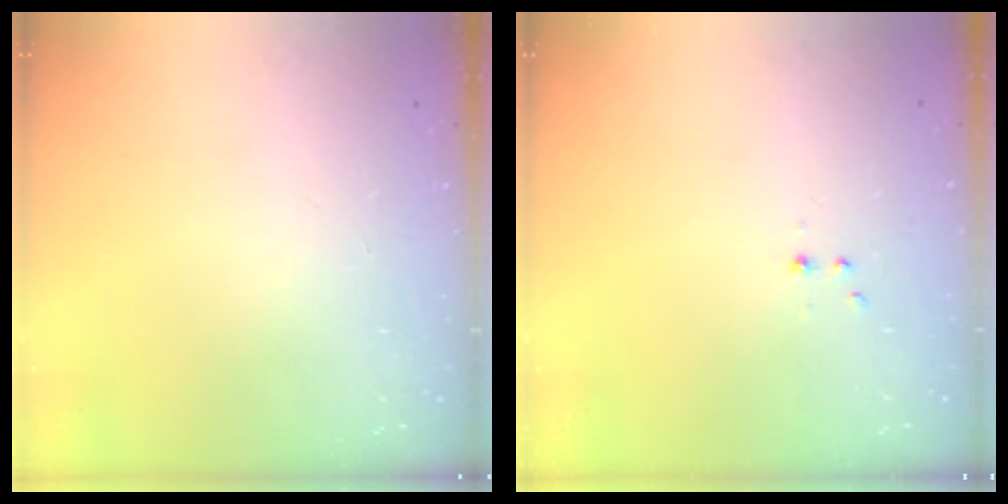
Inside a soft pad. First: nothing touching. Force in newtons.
{"total": 2.2, "press": 1.9, "slide": 1.2}